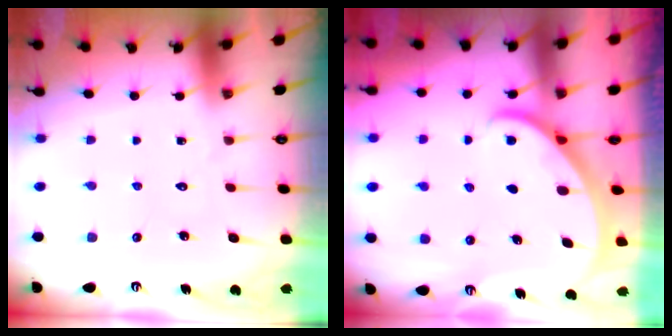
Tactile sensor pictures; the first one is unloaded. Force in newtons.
{"total": 2.1, "press": 2.1, "slide": 0.2}